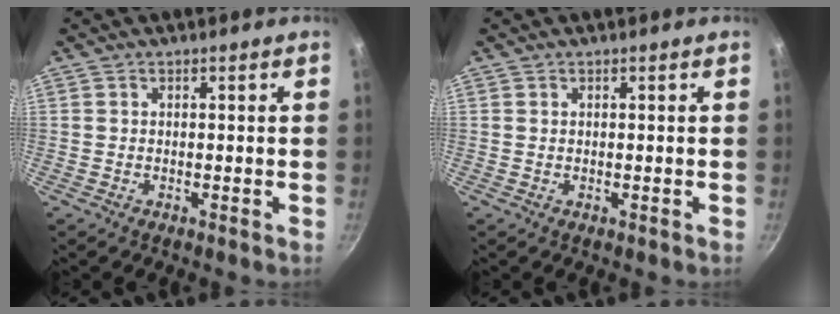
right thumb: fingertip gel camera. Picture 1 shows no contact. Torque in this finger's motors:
{"motor_torque": [0.02, -0.31, 0.01, -0.13, 0.06]}